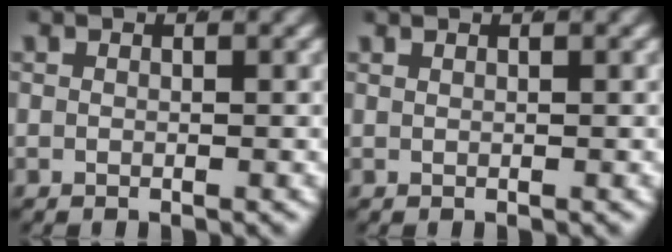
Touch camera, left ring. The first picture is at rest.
{"total": 0.7, "force": [0.4, -0.6, 0.0], "torque": [0.006, -0.001, 0.009]}